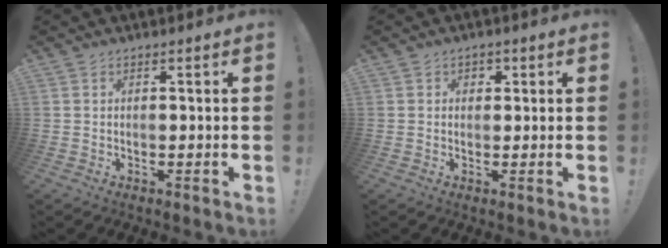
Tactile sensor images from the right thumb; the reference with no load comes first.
{"total": 1.7, "force": [0.2, 1.6, 0.7], "torque": [-0.004, 0.001, 0.002]}